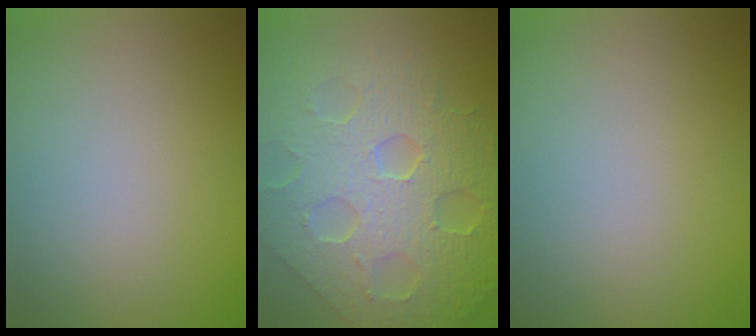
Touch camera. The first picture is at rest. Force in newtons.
{"total": 9.8, "press": 6.8, "slide": 7.0}
{"total": 0.0}